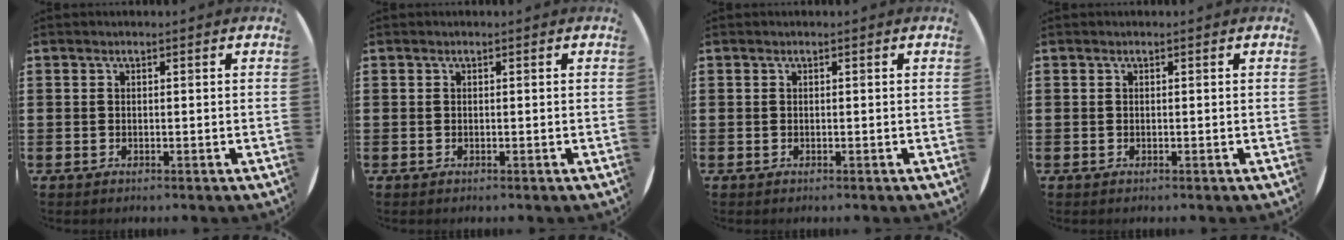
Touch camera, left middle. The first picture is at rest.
{"total": 0.0}
{"total": 0.0}
{"total": 0.0}